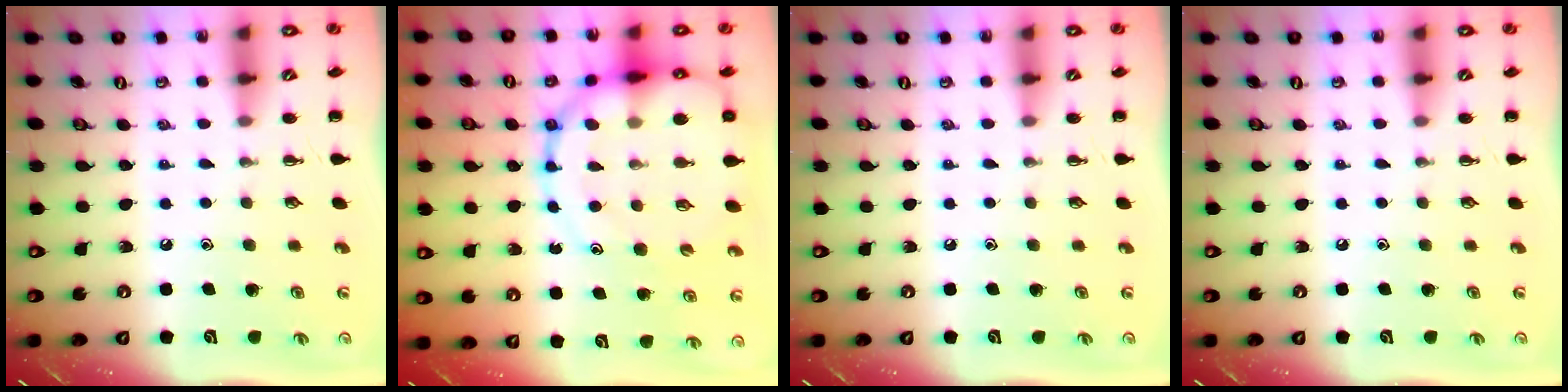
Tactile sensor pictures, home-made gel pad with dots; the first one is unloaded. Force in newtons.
{"total": 20.8, "press": 20.4, "slide": 4.1}
{"total": 0.0}
{"total": 0.0}